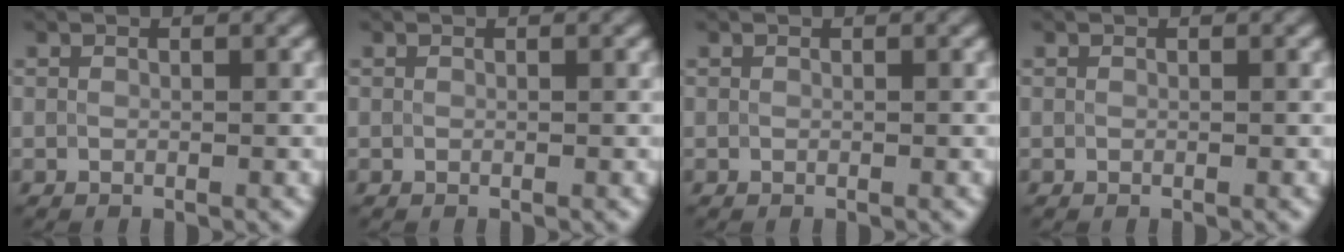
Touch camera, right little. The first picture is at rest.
{"total": 0.0}
{"total": 0.0}
{"total": 0.0}